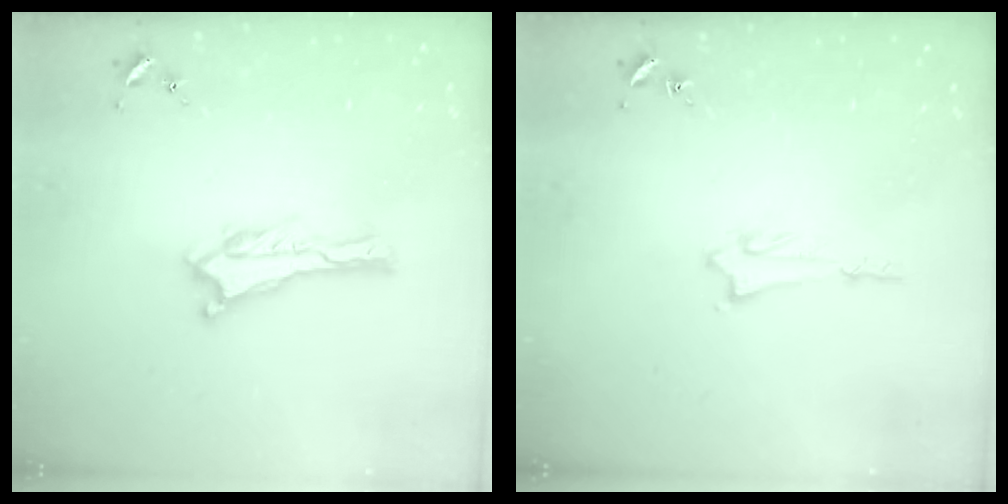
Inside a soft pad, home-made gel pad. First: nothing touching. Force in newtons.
{"total": 1.4, "press": 1.4, "slide": 0.2}